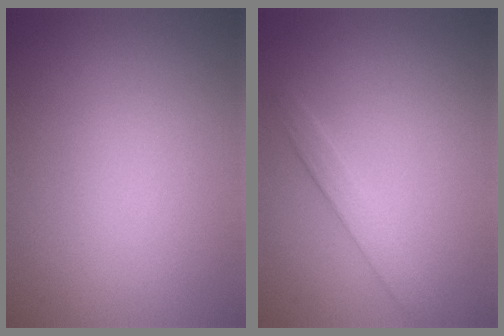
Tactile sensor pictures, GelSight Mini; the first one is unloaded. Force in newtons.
{"total": 1.8, "press": 1.8, "slide": 0.0}